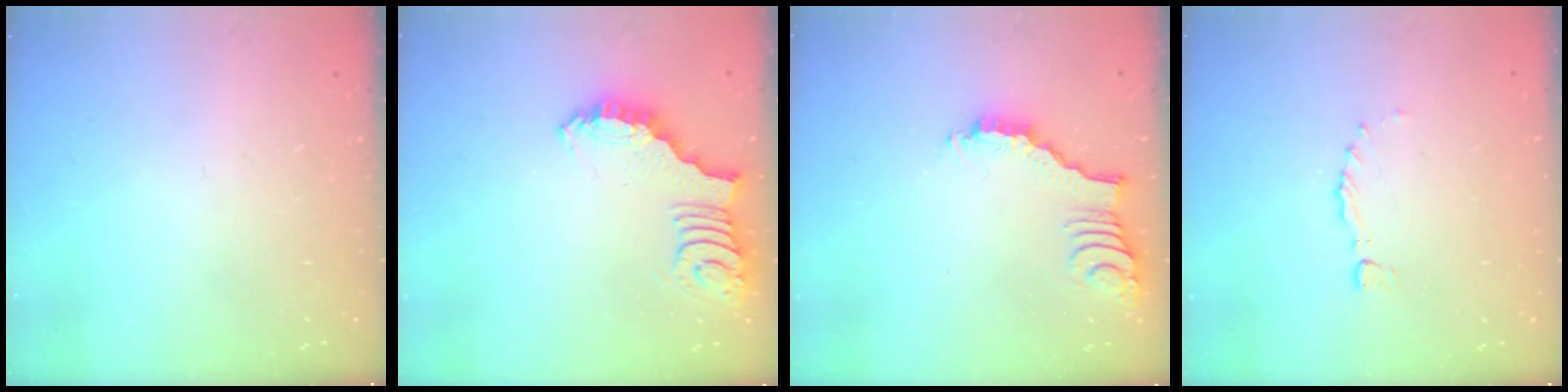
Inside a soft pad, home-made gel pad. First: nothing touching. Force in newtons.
{"total": 2.6, "press": 2.6, "slide": 0.5}
{"total": 2.6, "press": 2.6, "slide": 0.4}
{"total": 0.0}